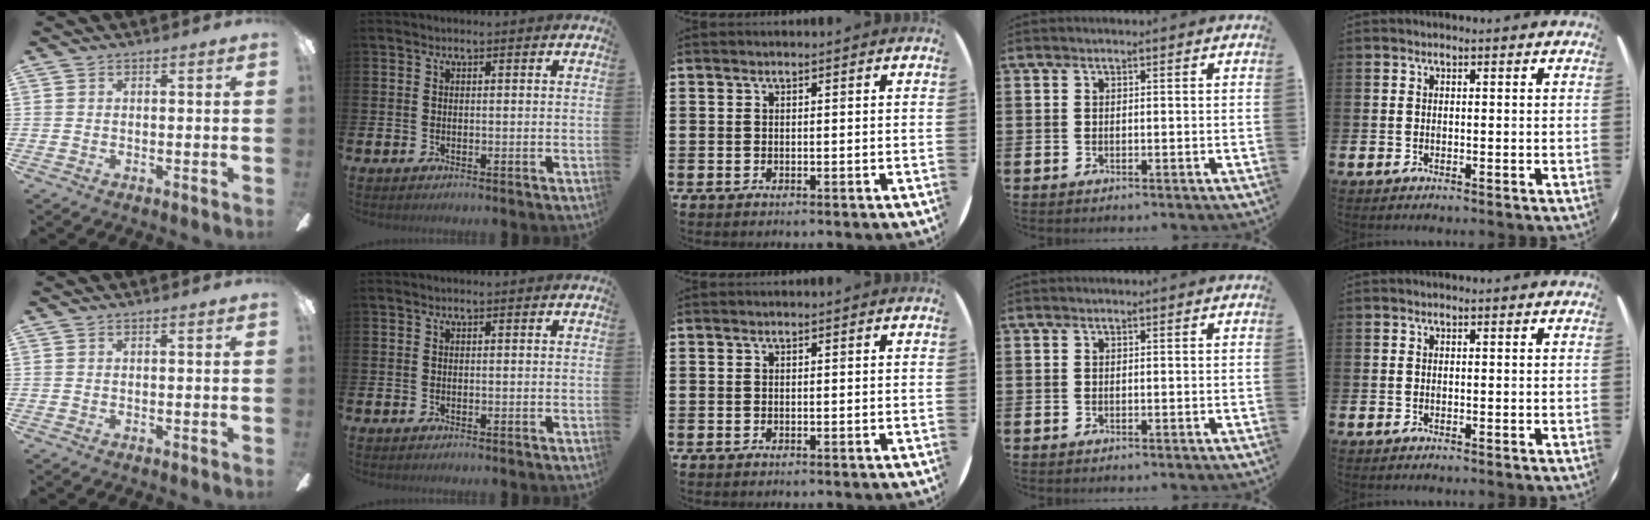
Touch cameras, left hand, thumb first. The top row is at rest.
{}